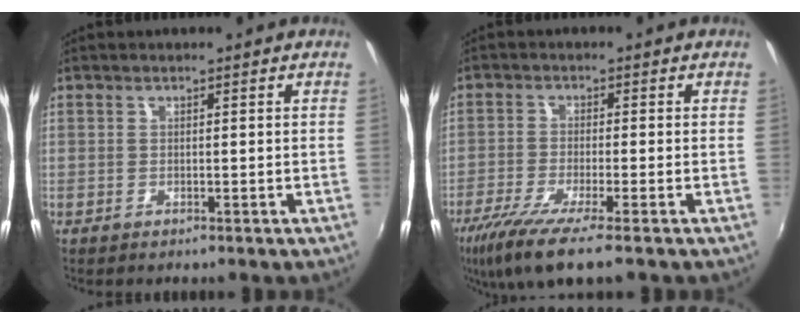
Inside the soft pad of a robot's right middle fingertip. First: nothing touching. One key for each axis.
{"total": 9.8, "fx": -6.8, "fy": 0.6, "fz": 7.1, "tx": -0.161, "ty": -0.040, "tz": -0.124}